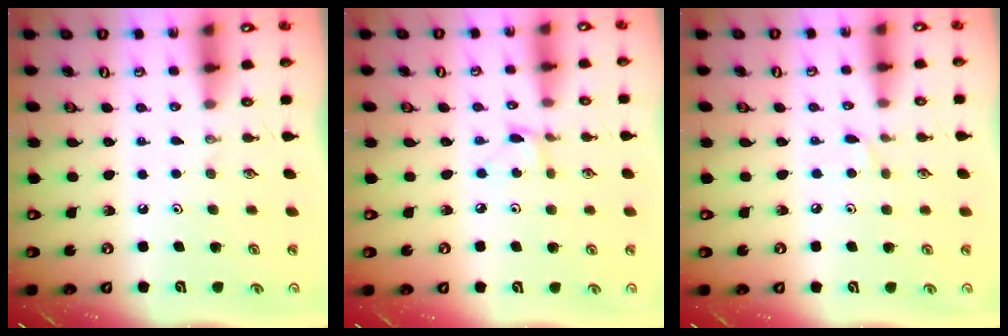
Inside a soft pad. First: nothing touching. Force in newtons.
{"total": 2.7, "press": 2.7, "slide": 0.3}
{"total": 4.1, "press": 4.0, "slide": 0.6}